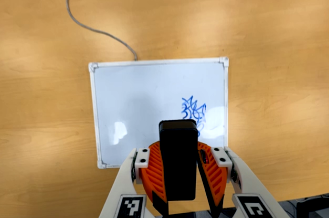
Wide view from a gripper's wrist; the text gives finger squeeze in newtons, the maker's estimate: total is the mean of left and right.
{"total": 9.7, "left": 9.7, "right": 9.7}